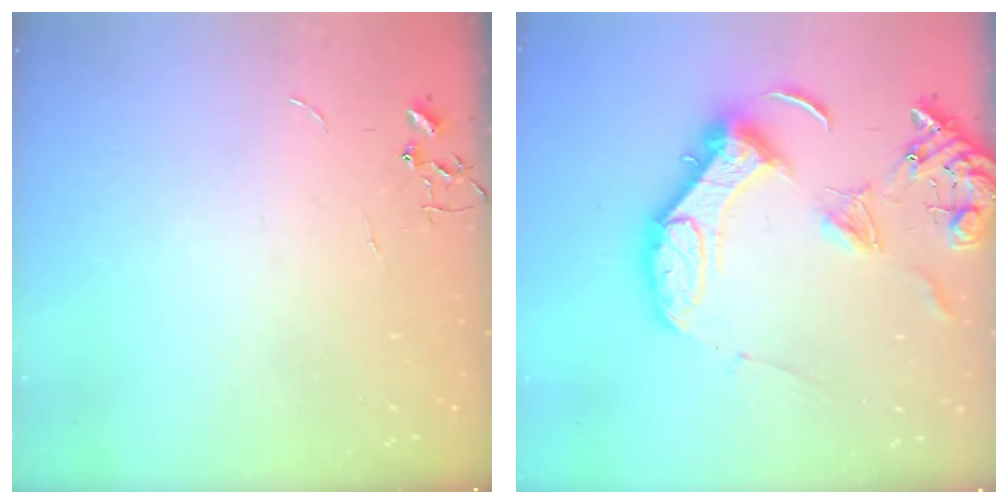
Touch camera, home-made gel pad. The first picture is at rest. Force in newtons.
{"total": 16.4, "press": 16.3, "slide": 1.6}